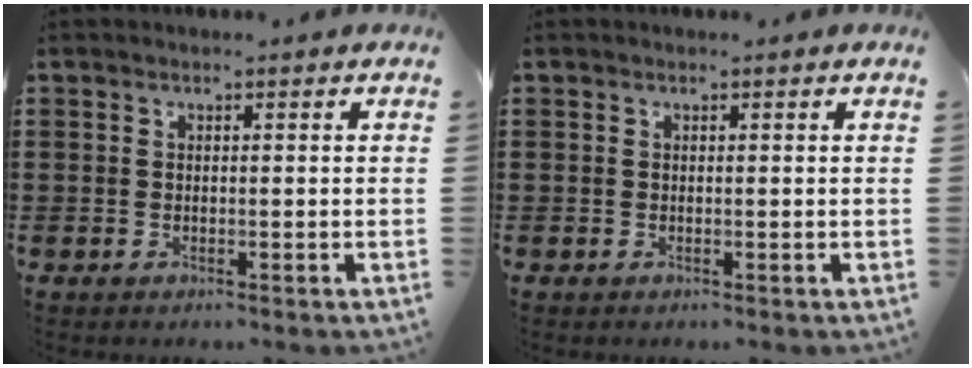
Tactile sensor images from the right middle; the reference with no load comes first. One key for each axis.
{"total": 0.0}